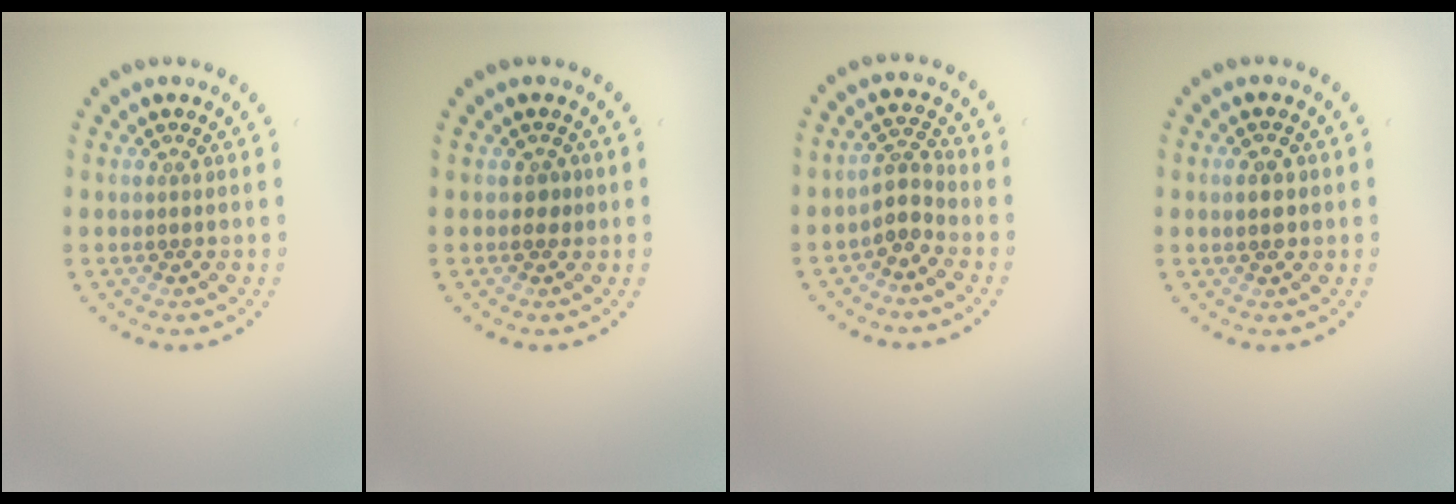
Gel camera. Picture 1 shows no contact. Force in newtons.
{"total": 0.8, "press": 0.7, "slide": 0.4}
{"total": 2.3, "press": 1.8, "slide": 1.5}
{"total": 2.2, "press": 2.1, "slide": 0.2}